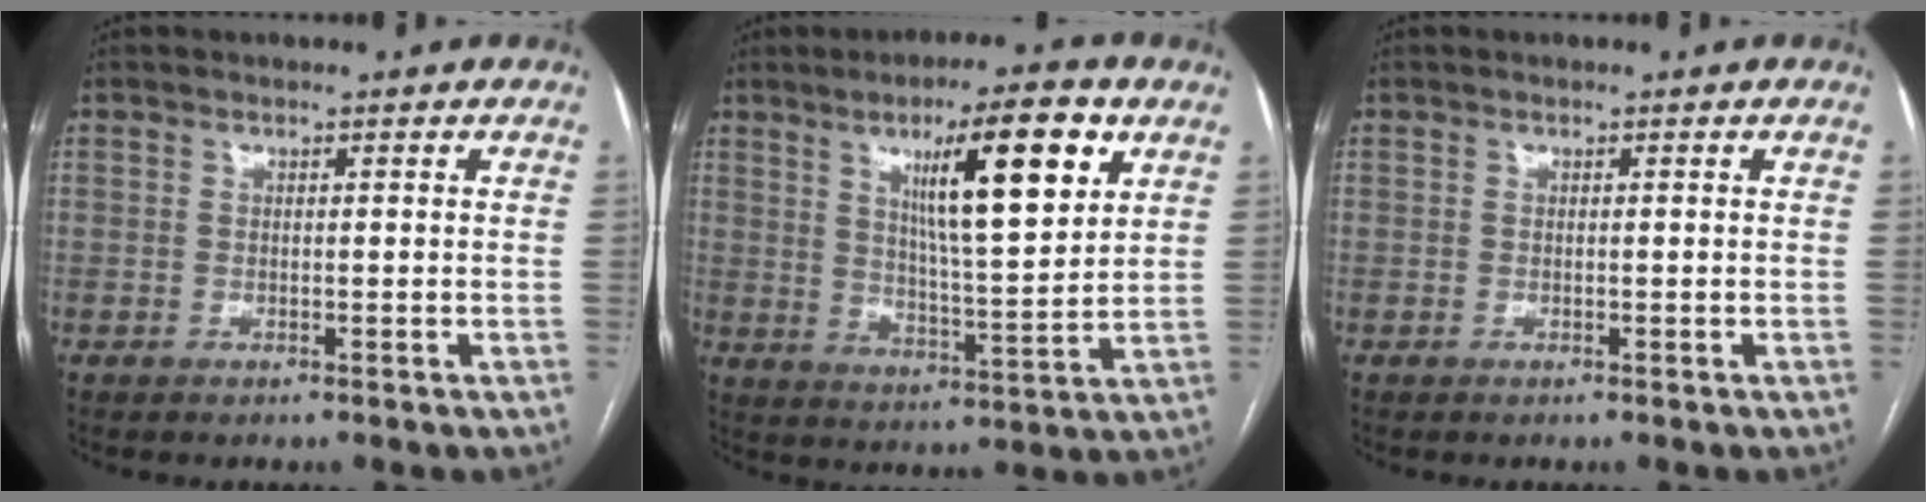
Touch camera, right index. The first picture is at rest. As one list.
[{"total": 13.8, "force": [6.2, 1.6, 12.3], "torque": [-0.198, -0.002, 0.100]}, {"total": 0.0}]